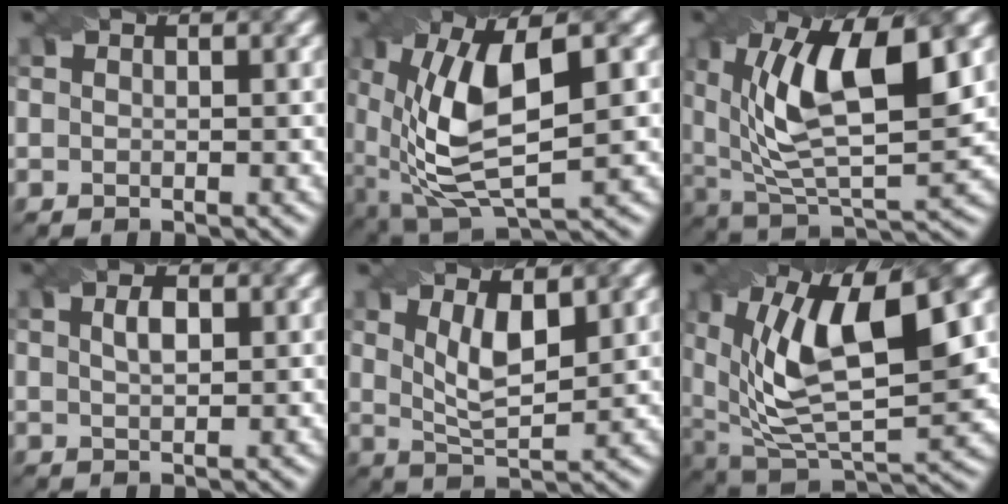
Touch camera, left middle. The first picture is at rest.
{"total": 10.6, "force": [0.8, 4.7, 9.4], "torque": [-0.189, -0.002, 0.014]}
{"total": 12.1, "force": [3.9, 4.8, 10.4], "torque": [-0.186, 0.004, 0.067]}
{"total": 1.9, "force": [0.7, 0.8, 1.5], "torque": [-0.029, 0.002, 0.014]}
{"total": 4.5, "force": [1.7, 1.6, 3.8], "torque": [-0.080, -0.008, 0.036]}
{"total": 13.1, "force": [4.1, 5.6, 11.1], "torque": [-0.197, 0.000, 0.070]}